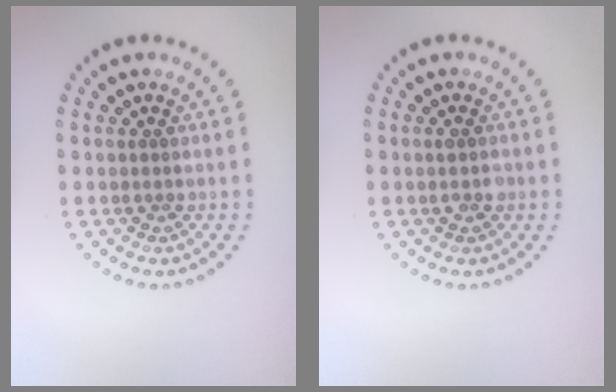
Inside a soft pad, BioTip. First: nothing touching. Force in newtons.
{"total": 1.1, "press": 1.1, "slide": 0.2}